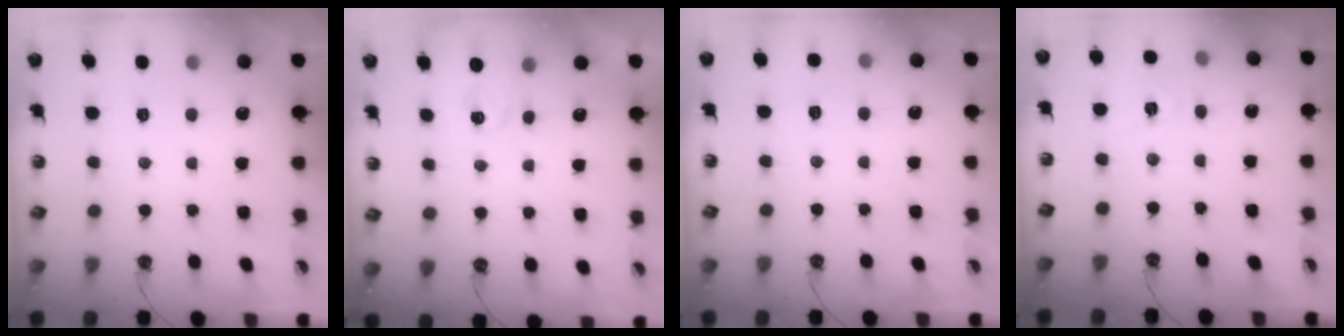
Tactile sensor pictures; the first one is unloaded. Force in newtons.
{"total": 2.9, "press": 2.9, "slide": 0.4}
{"total": 3.6, "press": 3.6, "slide": 0.5}
{"total": 3.7, "press": 3.7, "slide": 0.4}